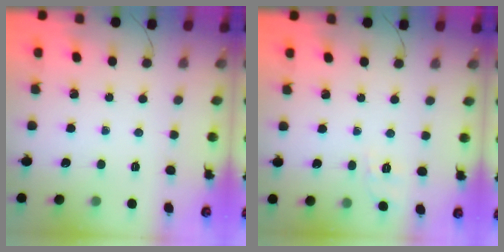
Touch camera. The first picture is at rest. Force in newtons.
{"total": 1.6, "press": 0.0, "slide": 1.6}